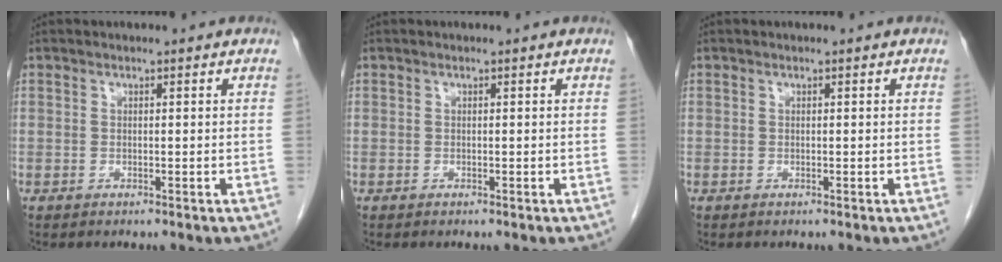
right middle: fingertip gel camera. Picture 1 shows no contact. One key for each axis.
{"total": 0.0}
{"total": 0.0}